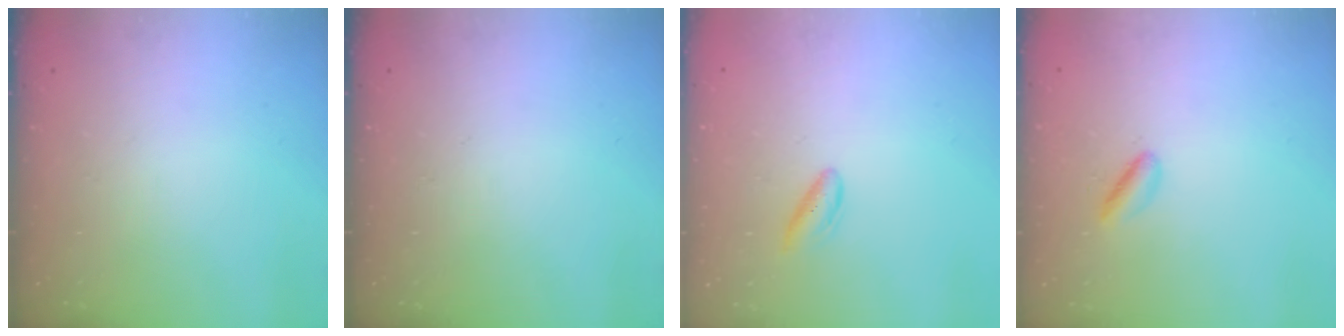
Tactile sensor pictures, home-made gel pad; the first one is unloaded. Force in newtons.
{"total": 0.0}
{"total": 3.7, "press": 3.5, "slide": 1.2}
{"total": 2.8, "press": 2.6, "slide": 1.1}